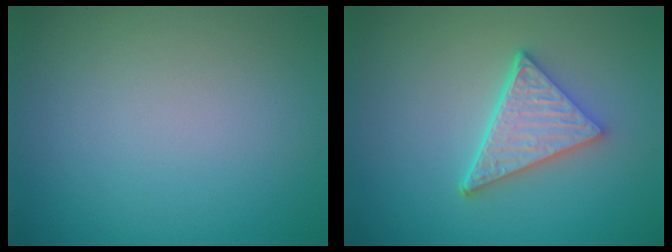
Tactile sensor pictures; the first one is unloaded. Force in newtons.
{"total": 4.9, "press": 3.7, "slide": 3.3}